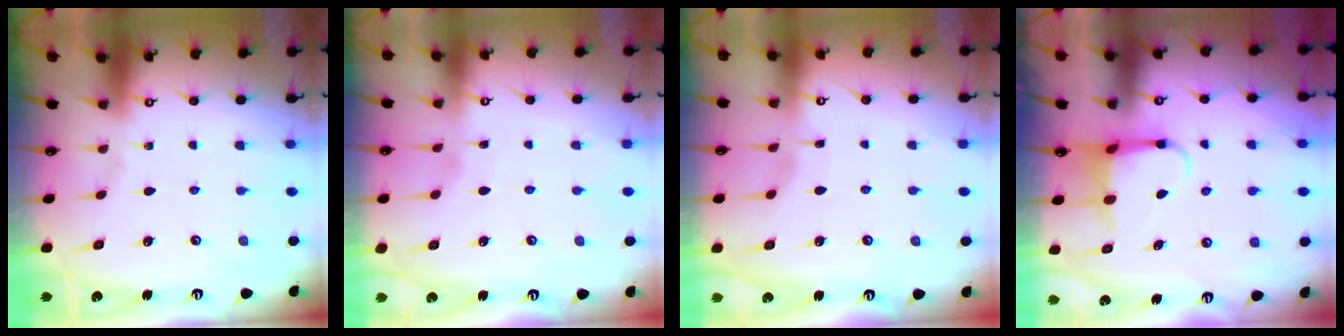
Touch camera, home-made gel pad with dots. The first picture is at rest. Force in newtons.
{"total": 1.8, "press": 1.8, "slide": 0.3}
{"total": 2.8, "press": 2.8, "slide": 0.4}
{"total": 3.9, "press": 3.9, "slide": 0.5}